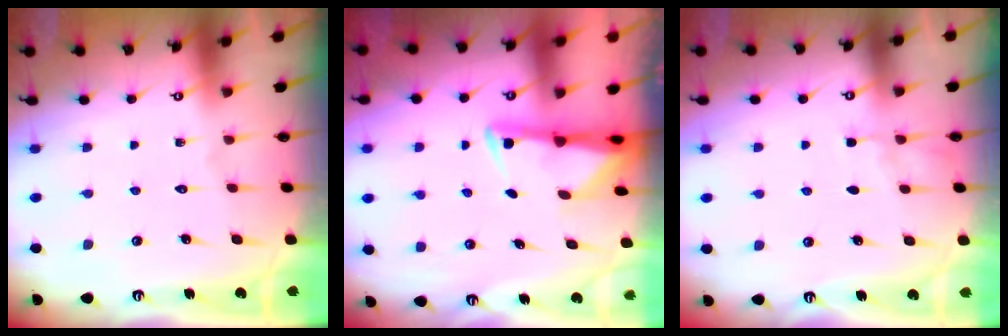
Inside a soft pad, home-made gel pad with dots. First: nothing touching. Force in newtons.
{"total": 2.7, "press": 2.6, "slide": 0.7}
{"total": 3.6, "press": 3.6, "slide": 0.5}